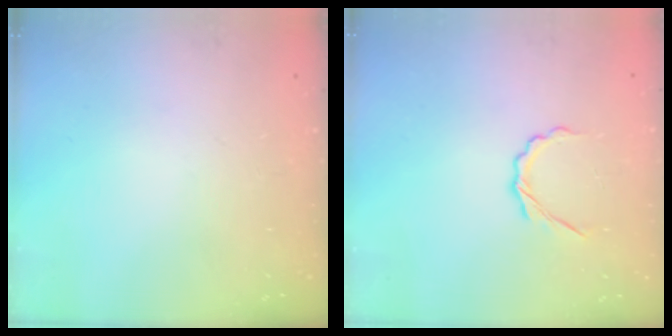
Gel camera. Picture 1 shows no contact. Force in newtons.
{"total": 3.9, "press": 3.7, "slide": 1.3}